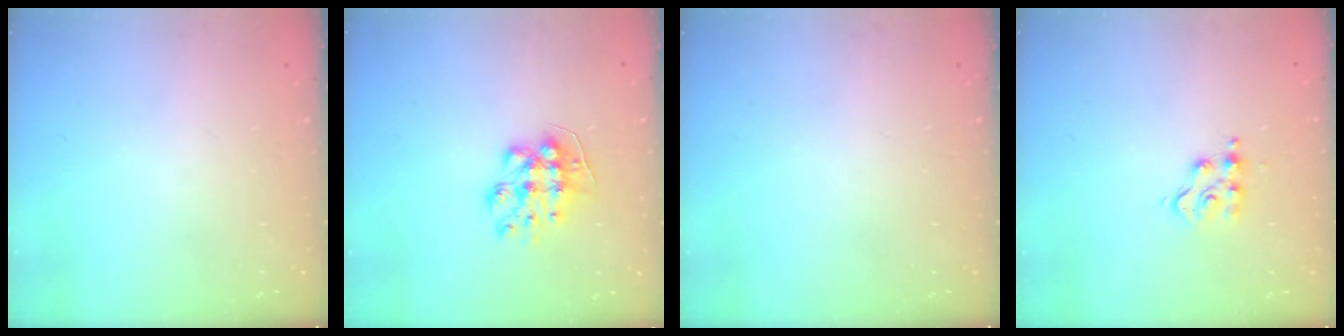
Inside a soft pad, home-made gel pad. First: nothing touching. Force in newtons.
{"total": 9.3, "press": 9.3, "slide": 0.3}
{"total": 0.0}
{"total": 6.7, "press": 6.7, "slide": 0.5}